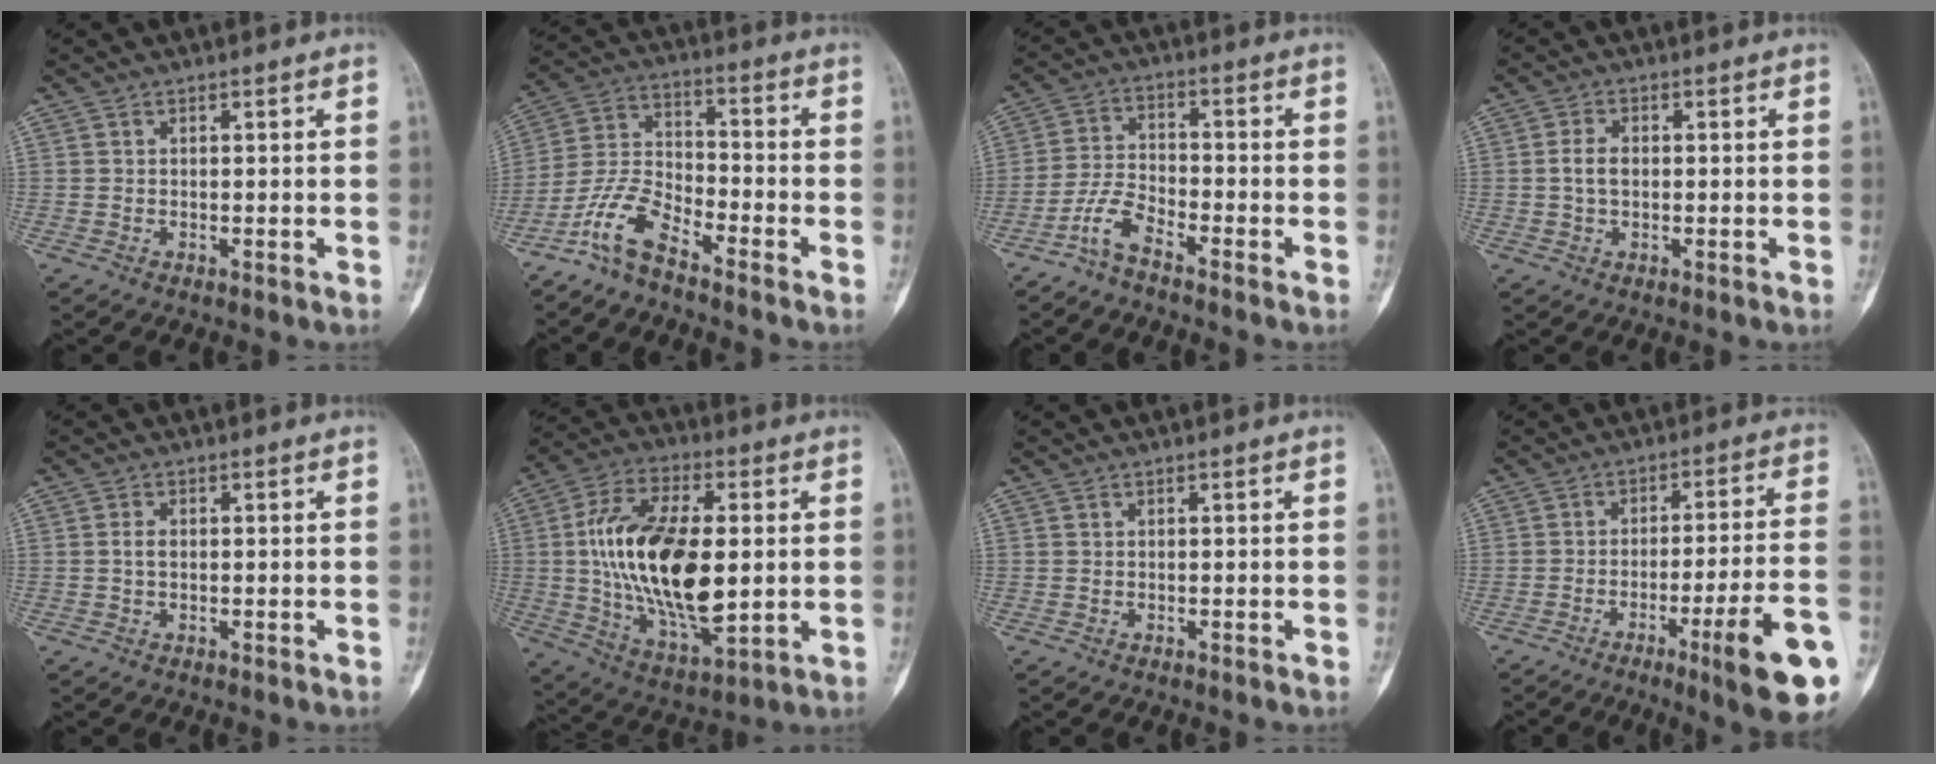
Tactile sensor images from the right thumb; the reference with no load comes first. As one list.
[{"total": 8.8, "force": [-6.7, 2.9, 5.0], "torque": [-0.110, 0.054, -0.145]}, {"total": 5.4, "force": [-4.2, 1.5, 3.0], "torque": [-0.063, 0.026, -0.094]}, {"total": 3.3, "force": [0.0, 2.0, 2.6], "torque": [-0.050, 0.007, -0.005]}, {"total": 1.6, "force": [0.0, 1.0, 1.2], "torque": [-0.022, 0.003, -0.003]}, {"total": 23.0, "force": [0.9, 11.1, 20.0], "torque": [-0.367, -0.005, 0.021]}, {"total": 0.0}, {"total": 15.4, "force": [-6.8, 1.3, 13.7], "torque": [-0.175, 0.019, -0.094]}]